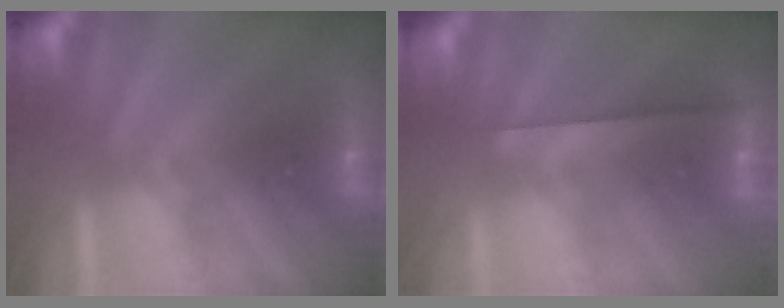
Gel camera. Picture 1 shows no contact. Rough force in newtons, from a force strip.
{"total": 2.4}